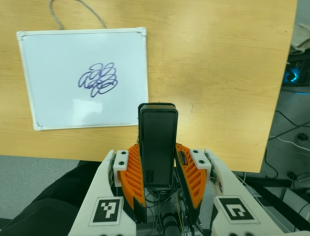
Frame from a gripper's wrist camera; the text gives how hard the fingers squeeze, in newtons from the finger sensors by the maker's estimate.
{"total": 4.3, "left": 2.9, "right": 5.6}